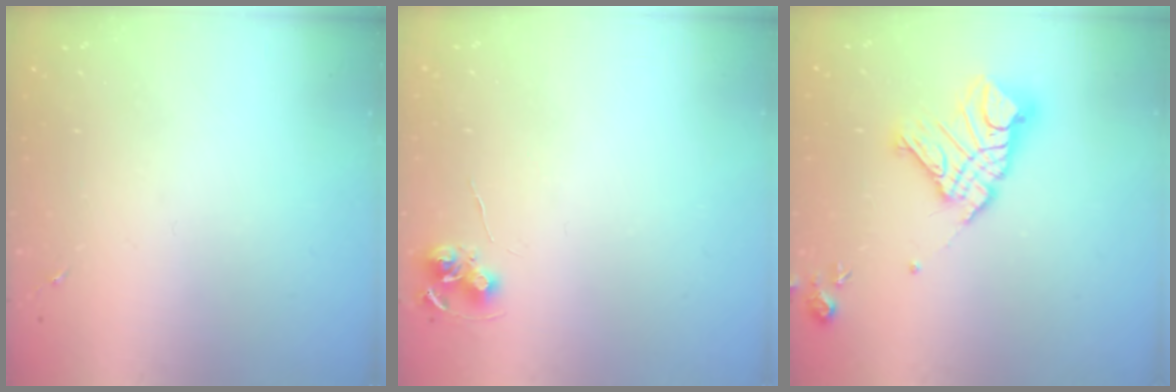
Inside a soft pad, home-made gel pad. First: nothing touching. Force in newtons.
{"total": 7.9, "press": 7.9, "slide": 0.5}
{"total": 15.8, "press": 15.7, "slide": 1.9}